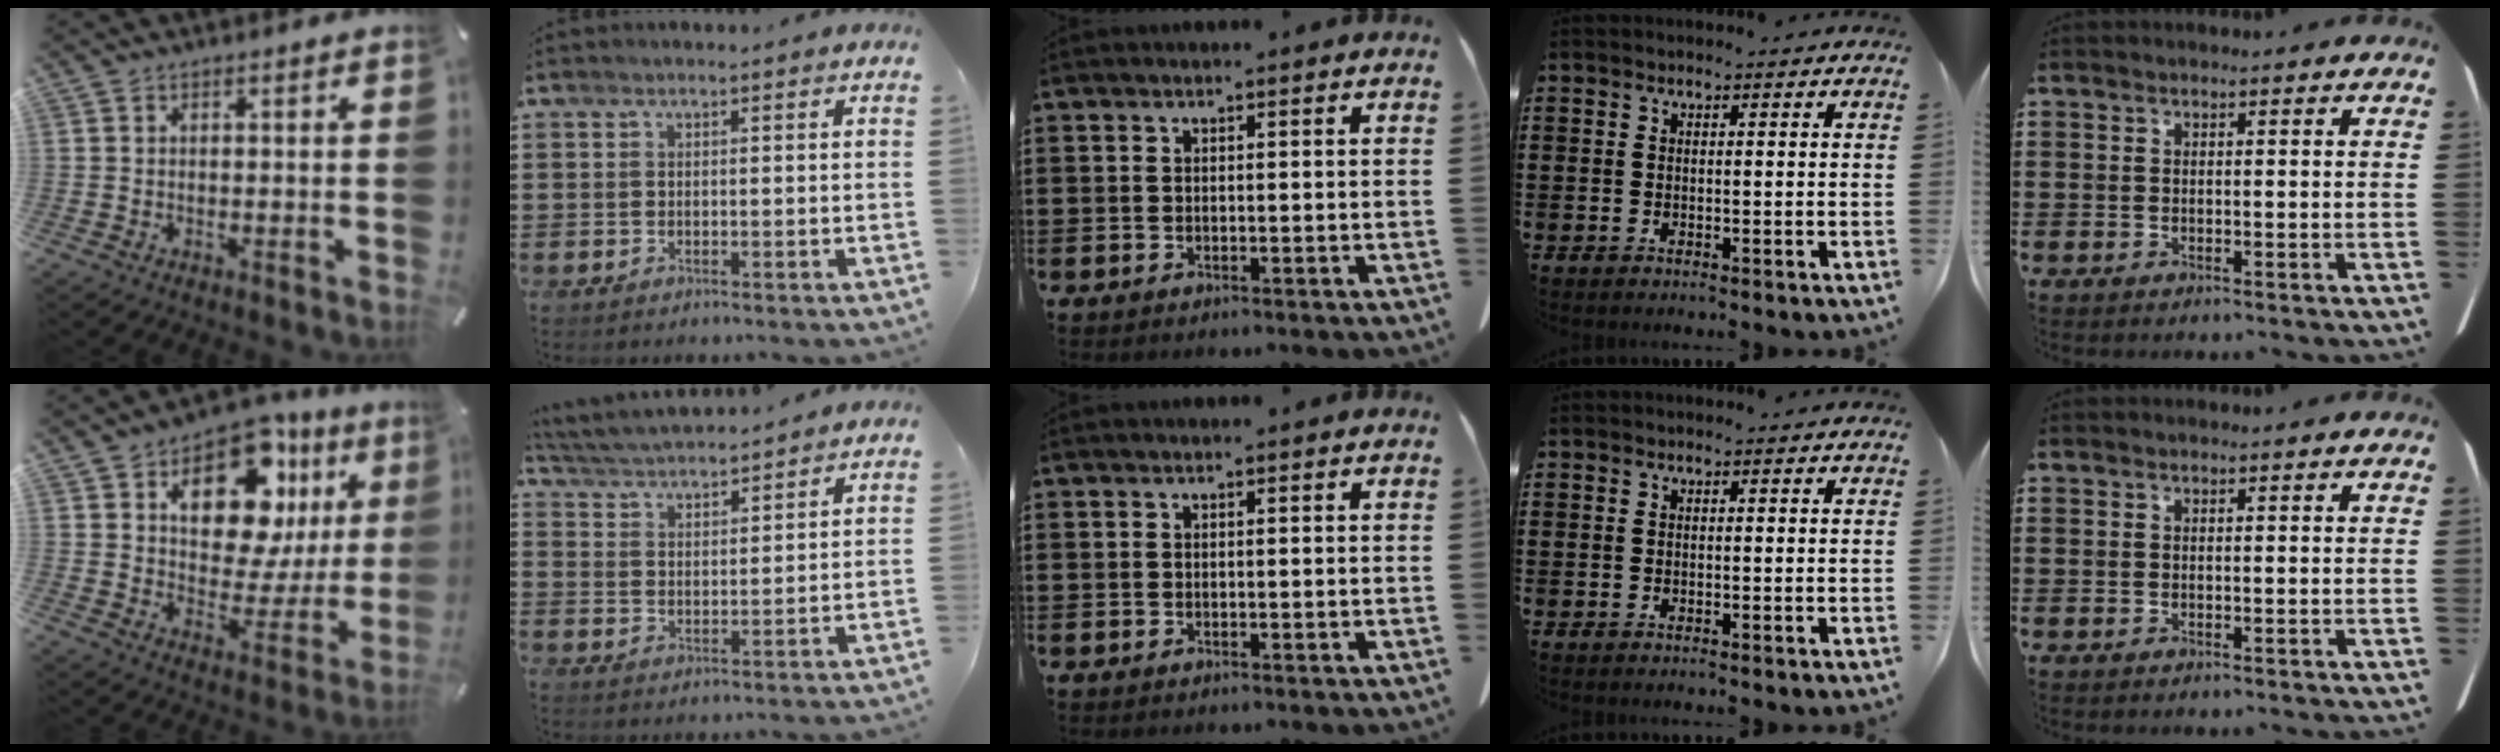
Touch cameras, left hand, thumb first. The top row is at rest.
{"thumb": {"total": 16.3, "force": [7.9, 9.7, 10.5], "torque": [-0.152, -0.043, 0.136]}, "index": {"total": 4.2, "force": [4.2, 0.1, 0.4], "torque": [-0.027, -0.023, 0.073]}}